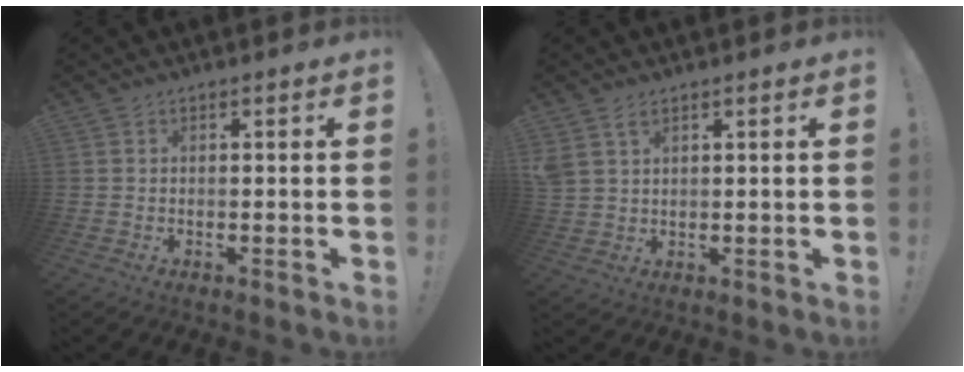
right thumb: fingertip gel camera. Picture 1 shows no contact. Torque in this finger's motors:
{"motor_torque": [0.51, 0.60, 1.20, 0.37, 0.14]}